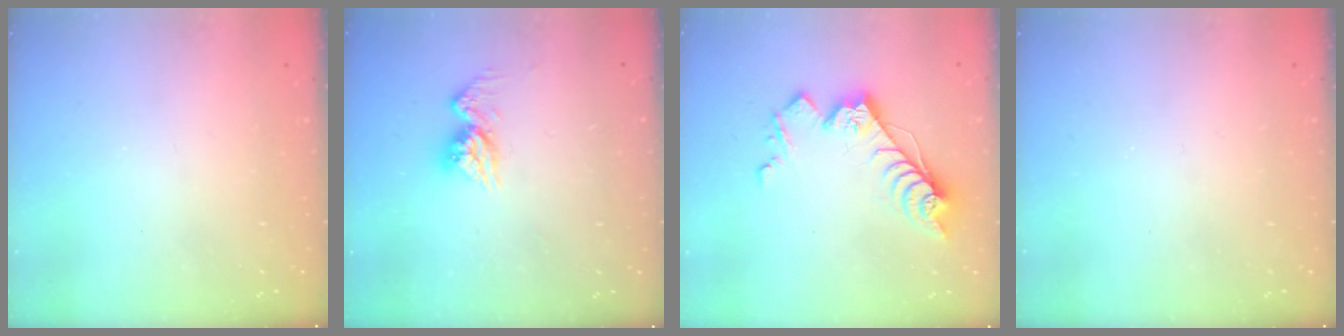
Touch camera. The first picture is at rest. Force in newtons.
{"total": 10.0, "press": 9.9, "slide": 0.8}
{"total": 13.9, "press": 13.9, "slide": 0.5}
{"total": 0.0}